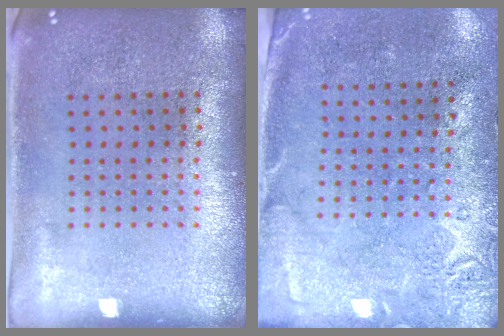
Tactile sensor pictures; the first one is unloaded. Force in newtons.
{"total": 2.7, "press": 2.2, "slide": 1.6}